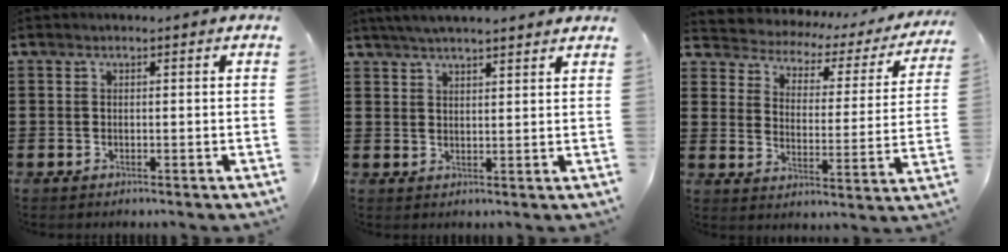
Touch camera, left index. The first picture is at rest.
{"total": 3.1, "force": [3.0, -0.3, 0.9], "torque": [-0.026, -0.004, 0.056]}
{"total": 1.8, "force": [1.6, 0.9, 0.0], "torque": [-0.019, -0.023, 0.013]}